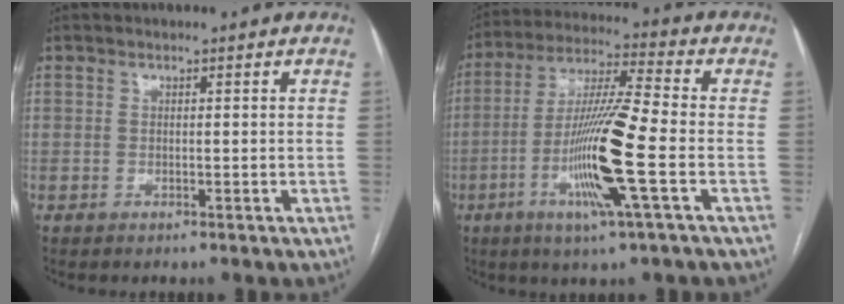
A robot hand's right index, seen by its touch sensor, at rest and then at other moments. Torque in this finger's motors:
{"motor_torque": [2.14, 0.00, 0.36, 0.21]}